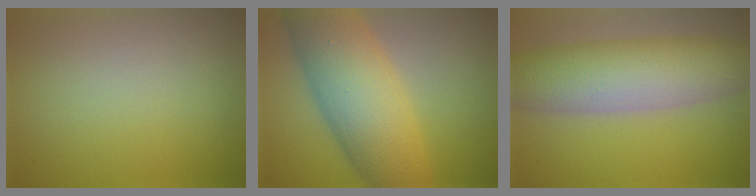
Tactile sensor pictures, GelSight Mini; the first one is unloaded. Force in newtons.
{"total": 10.2, "press": 10.2, "slide": 0.1}
{"total": 8.6, "press": 8.6, "slide": 0.2}